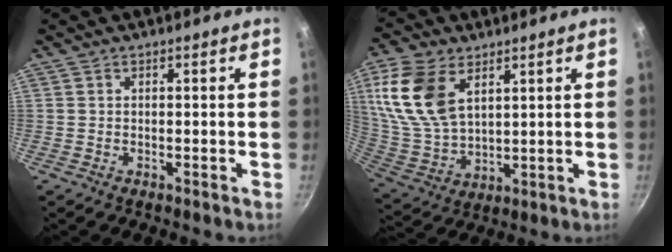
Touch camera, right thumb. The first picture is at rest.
{"total": 16.6, "force": [6.8, 10.1, 11.3], "torque": [-0.220, -0.026, 0.145]}